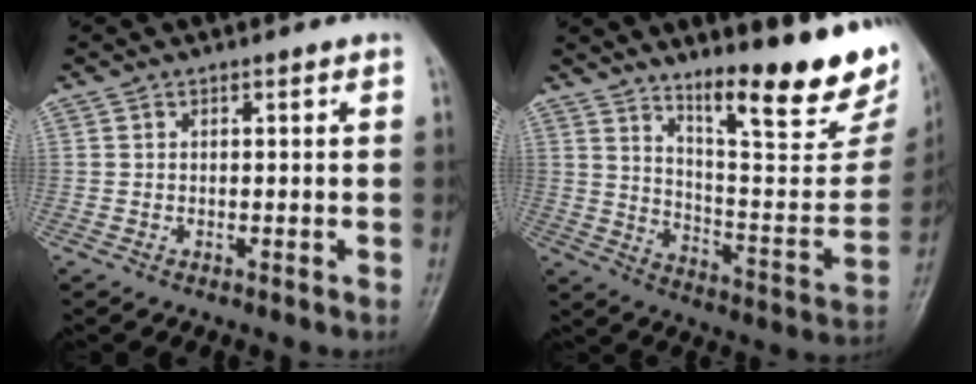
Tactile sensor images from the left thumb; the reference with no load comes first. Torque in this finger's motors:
{"motor_torque": [0.56, 0.52, 1.43, -1.34, 0.13]}